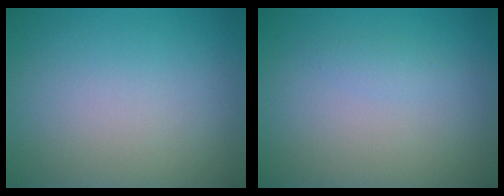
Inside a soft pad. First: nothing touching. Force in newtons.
{"total": 0.7, "press": 0.7, "slide": 0.0}